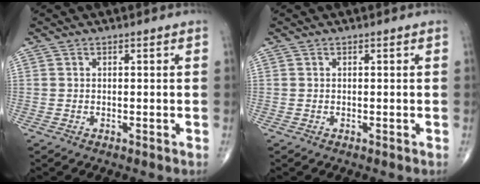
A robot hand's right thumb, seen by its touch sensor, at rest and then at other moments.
{"total": 0.0}